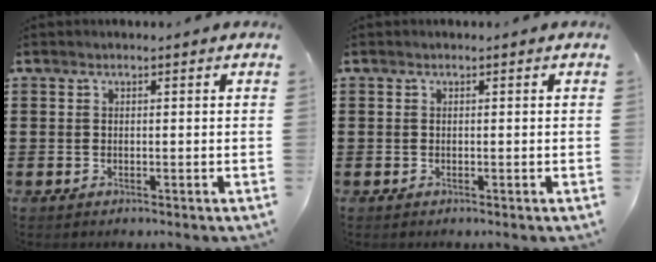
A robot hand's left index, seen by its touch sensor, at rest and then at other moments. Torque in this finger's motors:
{"motor_torque": [0.01, -0.01, 0.00, 0.00]}